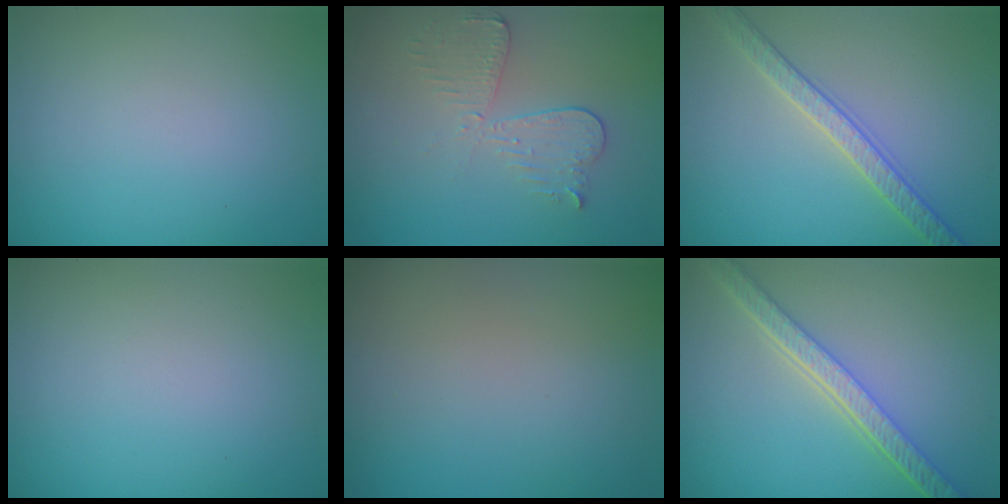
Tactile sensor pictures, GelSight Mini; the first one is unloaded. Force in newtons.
{"total": 3.1, "press": 2.6, "slide": 1.6}
{"total": 3.3, "press": 3.3, "slide": 0.3}
{"total": 0.0}
{"total": 0.0}
{"total": 5.1, "press": 4.0, "slide": 3.1}